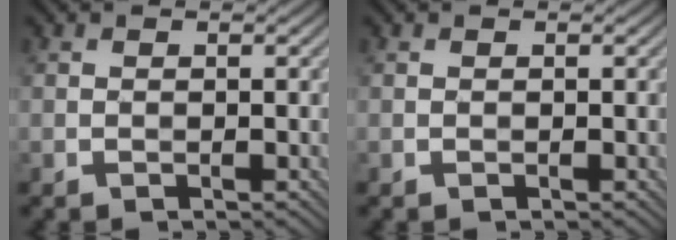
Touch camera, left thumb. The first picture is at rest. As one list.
[{"total": 0.0}]